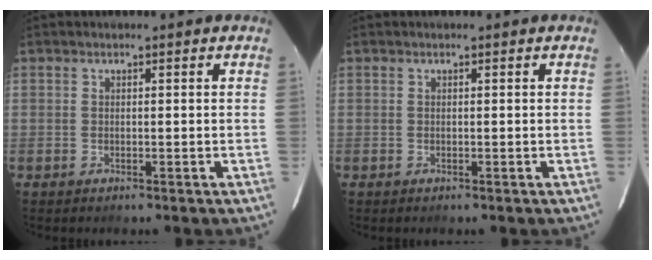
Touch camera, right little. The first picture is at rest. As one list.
[{"total": 0.0}]